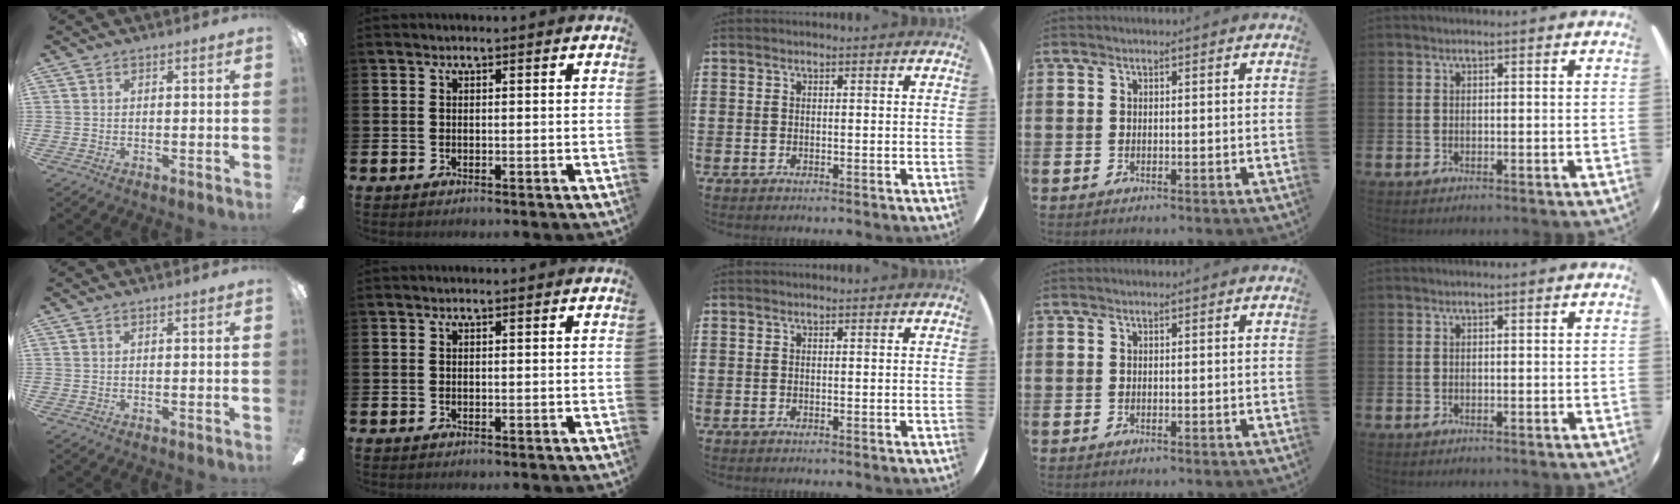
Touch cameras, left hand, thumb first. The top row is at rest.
{}